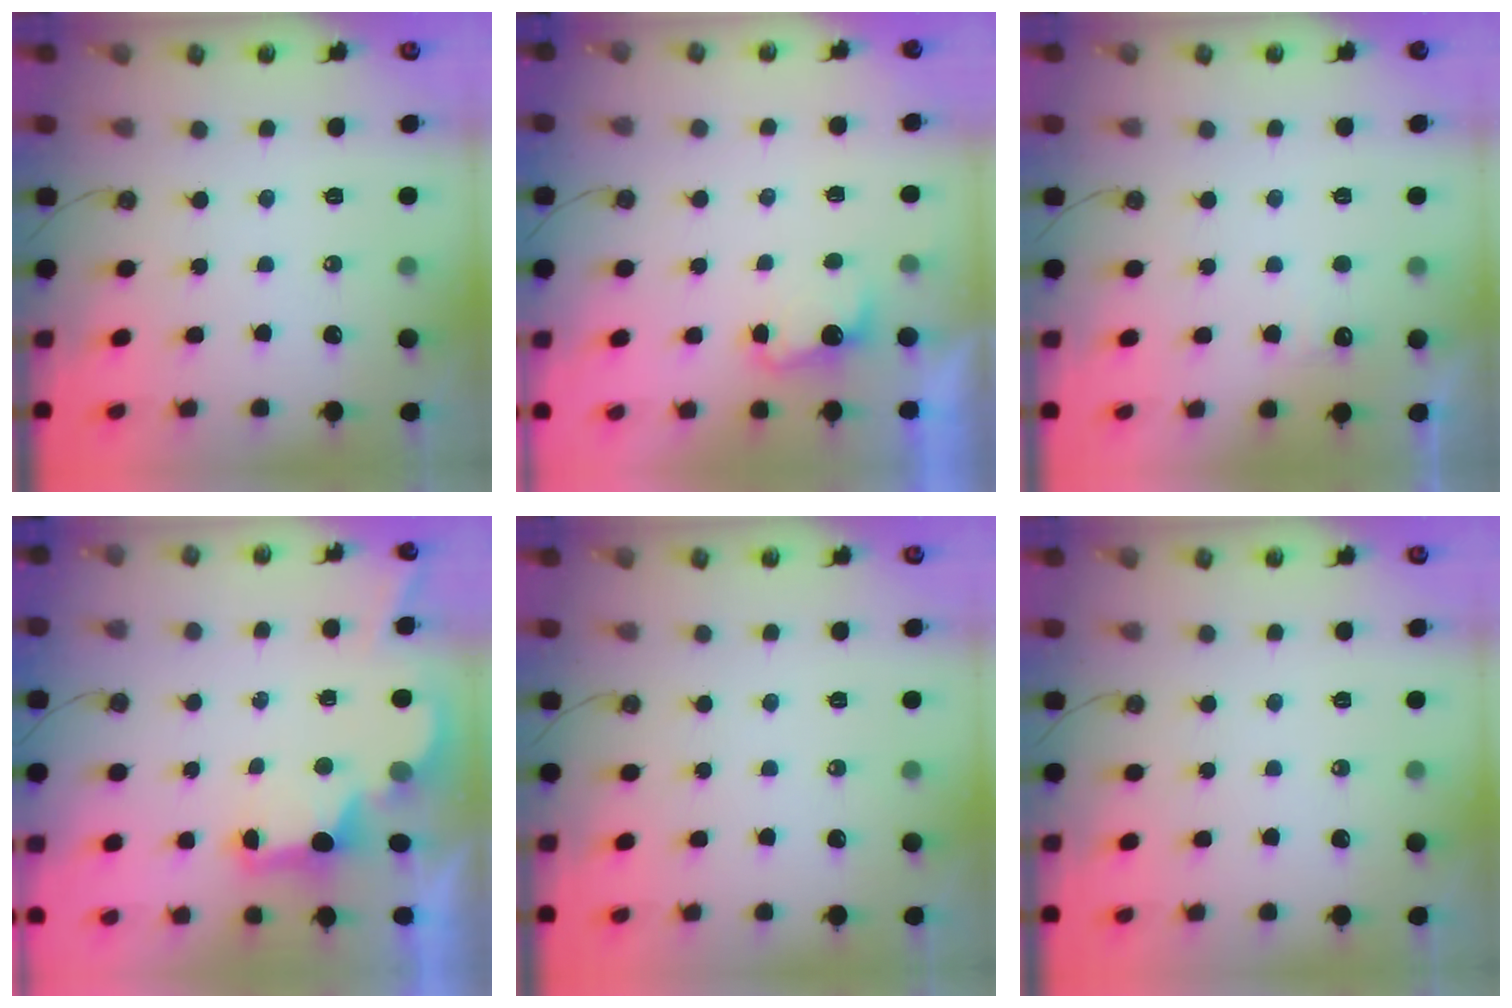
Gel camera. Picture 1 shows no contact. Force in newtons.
{"total": 3.8, "press": 3.7, "slide": 1.0}
{"total": 5.7, "press": 5.6, "slide": 1.3}
{"total": 2.8, "press": 2.7, "slide": 0.9}
{"total": 0.0}
{"total": 0.0}